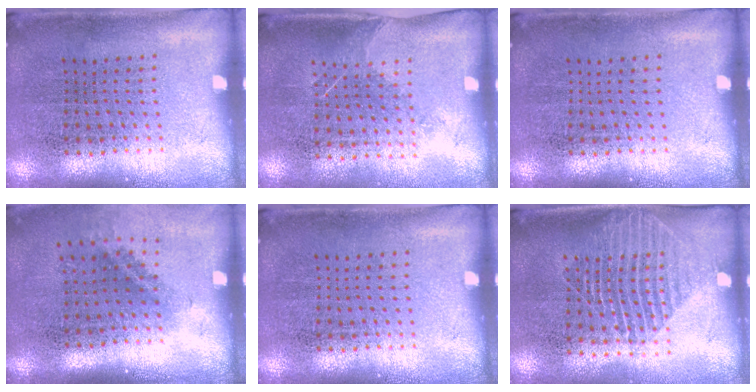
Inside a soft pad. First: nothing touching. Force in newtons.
{"total": 1.2, "press": 1.0, "slide": 0.7}
{"total": 0.0}
{"total": 1.4, "press": 1.0, "slide": 1.1}
{"total": 0.0}
{"total": 1.5, "press": 1.3, "slide": 0.8}